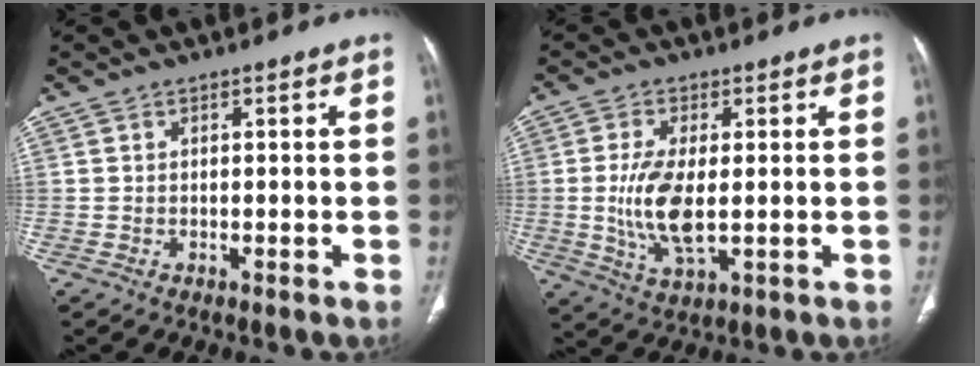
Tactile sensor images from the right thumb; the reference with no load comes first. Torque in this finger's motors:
{"motor_torque": [1.91, 1.28, 1.15, -1.05, 0.37]}